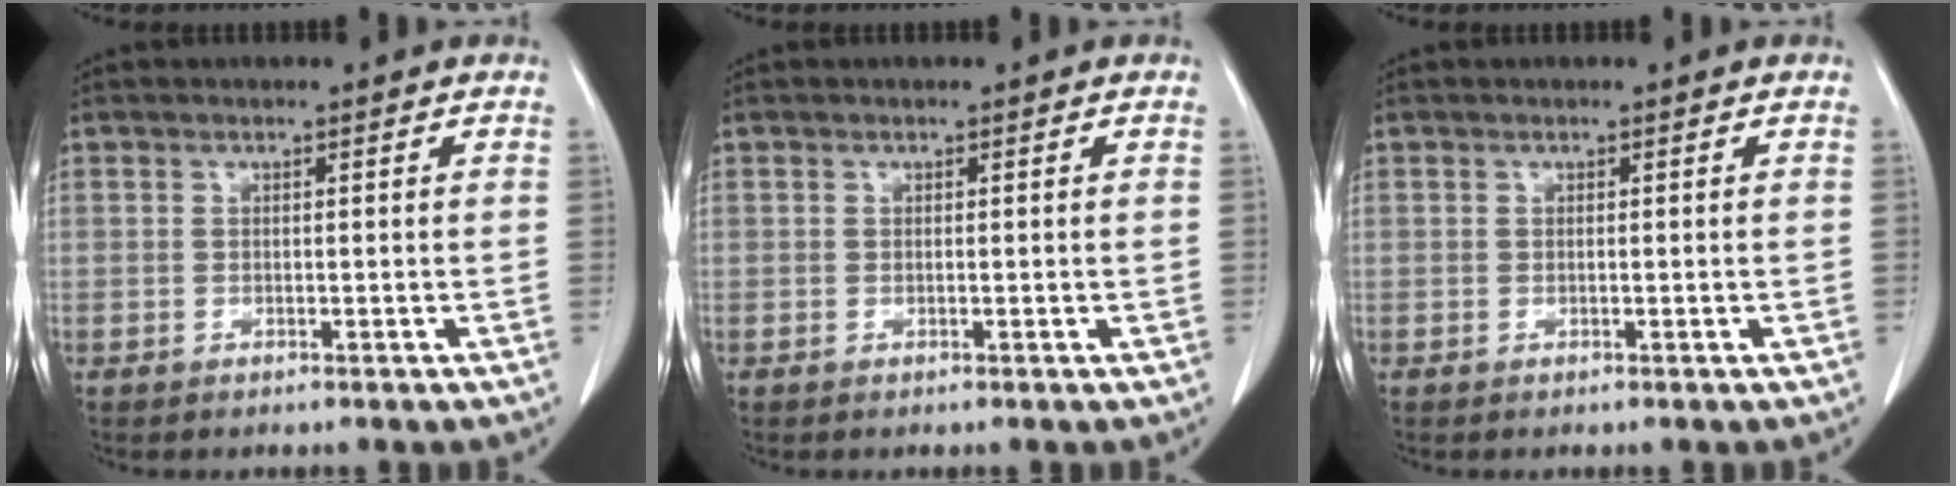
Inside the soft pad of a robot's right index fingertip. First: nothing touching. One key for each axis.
{"total": 0.0}
{"total": 0.0}